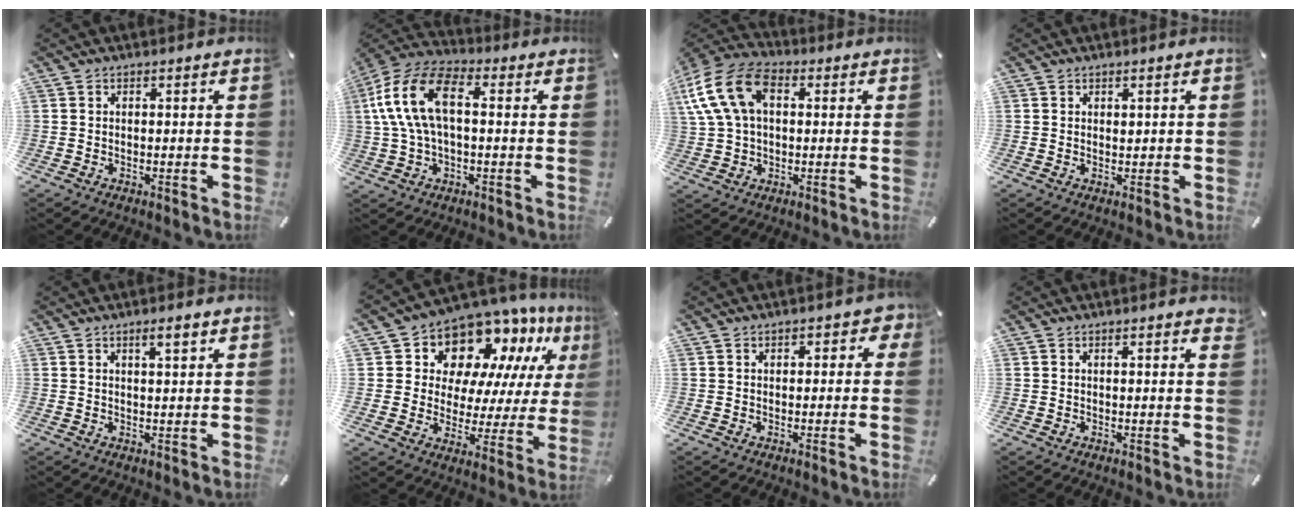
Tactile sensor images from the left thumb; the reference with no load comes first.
{"total": 14.8, "force": [2.2, 8.0, 12.3], "torque": [-0.280, -0.001, 0.033]}
{"total": 16.2, "force": [3.2, 11.3, 11.1], "torque": [-0.245, 0.010, 0.061]}
{"total": 0.6, "force": [0.4, 0.4, 0.2], "torque": [-0.005, 0.000, 0.007]}
{"total": 3.3, "force": [1.9, 0.7, 2.6], "torque": [-0.045, -0.001, 0.030]}
{"total": 12.6, "force": [10.1, 6.9, 3.0], "torque": [-0.060, -0.101, 0.175]}
{"total": 2.5, "force": [0.6, 1.7, 1.7], "torque": [-0.019, 0.002, 0.005]}
{"total": 1.4, "force": [0.8, 0.2, 1.1], "torque": [-0.015, -0.002, 0.013]}